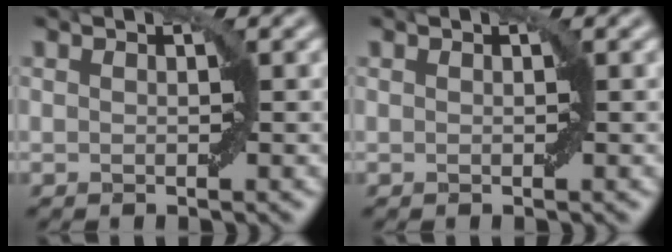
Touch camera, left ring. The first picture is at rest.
{"total": 0.0}